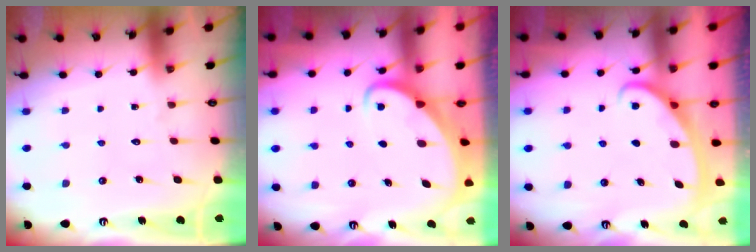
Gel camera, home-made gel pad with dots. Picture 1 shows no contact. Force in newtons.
{"total": 2.5, "press": 2.5, "slide": 0.2}
{"total": 2.8, "press": 2.8, "slide": 0.4}